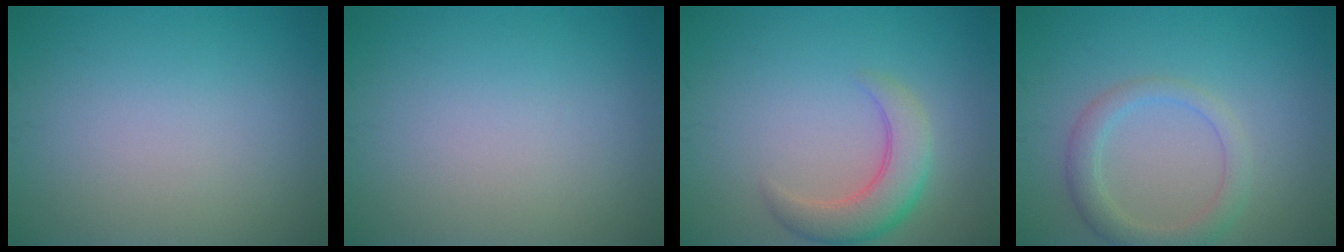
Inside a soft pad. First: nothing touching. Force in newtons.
{"total": 0.0}
{"total": 4.2, "press": 4.2, "slide": 0.4}
{"total": 2.9, "press": 2.9, "slide": 0.1}